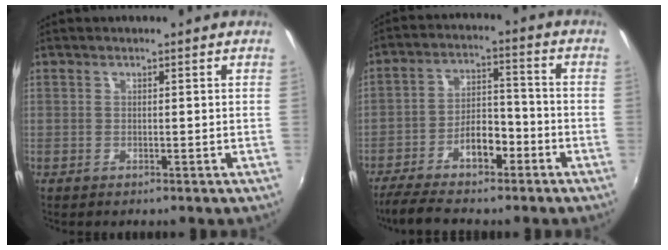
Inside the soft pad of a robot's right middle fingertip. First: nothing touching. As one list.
[{"total": 10.5, "force": [-7.0, 4.2, 6.7], "torque": [-0.132, 0.017, -0.117]}]